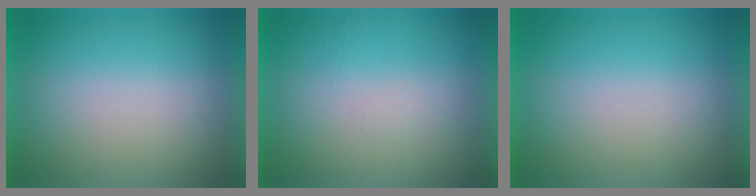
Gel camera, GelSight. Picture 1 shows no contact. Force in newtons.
{"total": 1.0}
{"total": 0.0}